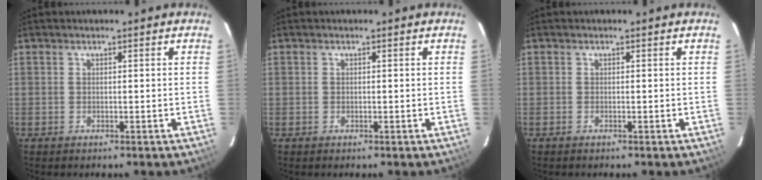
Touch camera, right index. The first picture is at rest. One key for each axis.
{"total": 0.0}
{"total": 0.0}